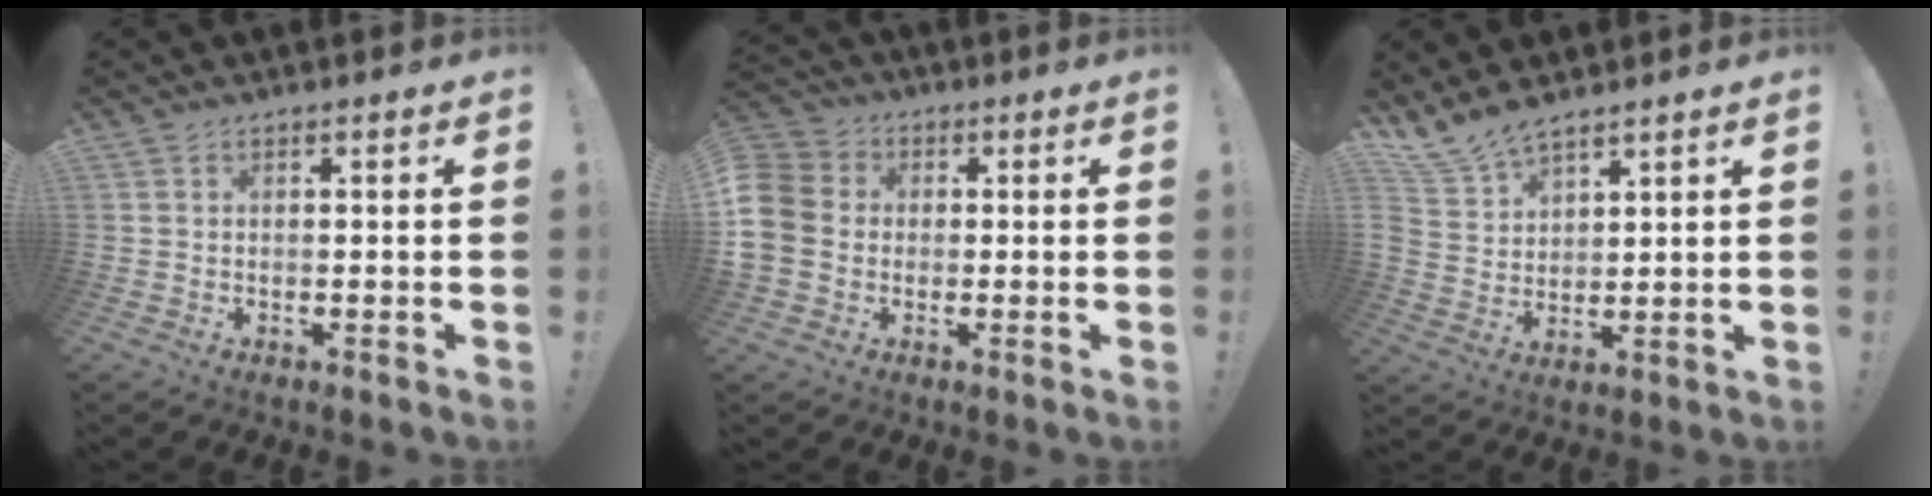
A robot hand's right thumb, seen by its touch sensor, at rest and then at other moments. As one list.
[{"total": 10.8, "force": [-0.8, 9.3, 5.4], "torque": [-0.115, 0.020, -0.011]}, {"total": 8.4, "force": [7.4, 3.1, 2.3], "torque": [-0.061, -0.048, 0.149]}]